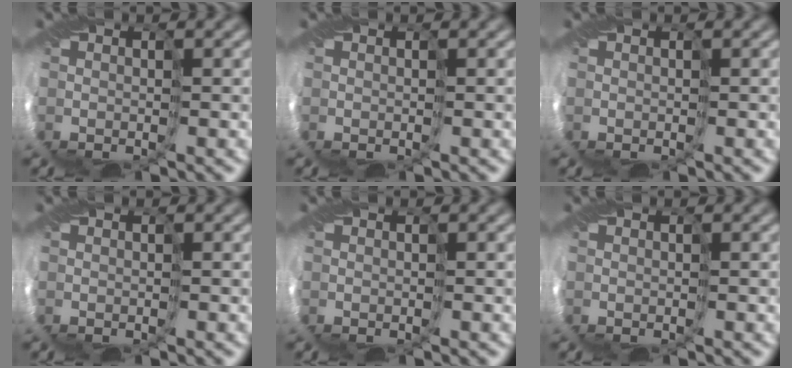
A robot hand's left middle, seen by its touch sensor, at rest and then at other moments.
{"total": 0.0}
{"total": 0.0}
{"total": 0.0}
{"total": 0.0}
{"total": 0.0}